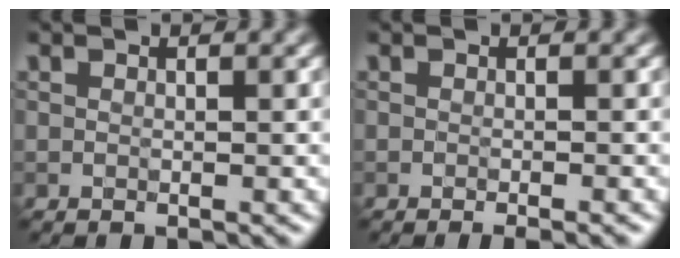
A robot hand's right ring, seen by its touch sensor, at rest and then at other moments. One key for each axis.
{"total": 1.5, "fx": -1.0, "fy": 0.2, "fz": 1.2, "tx": -0.014, "ty": -0.003, "tz": -0.014}